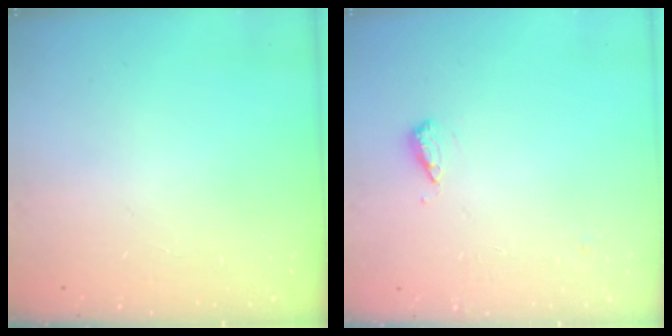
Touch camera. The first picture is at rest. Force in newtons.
{"total": 8.3, "press": 8.3, "slide": 0.9}